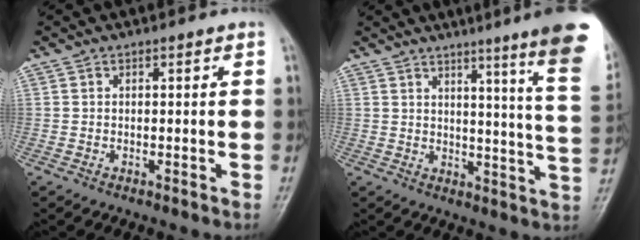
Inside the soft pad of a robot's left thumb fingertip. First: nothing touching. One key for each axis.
{"total": 17.7, "fx": 11.7, "fy": -0.1, "fz": 13.4, "tx": -0.156, "ty": -0.078, "tz": 0.130}